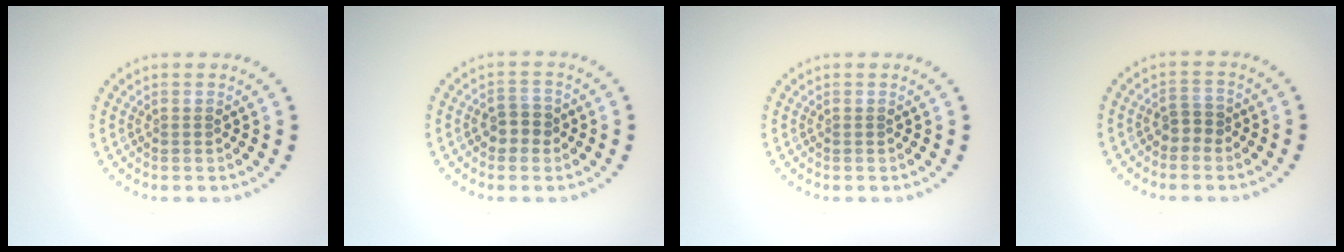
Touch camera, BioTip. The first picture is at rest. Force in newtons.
{"total": 2.1, "press": 2.1, "slide": 0.5}
{"total": 0.0}
{"total": 1.6, "press": 1.5, "slide": 0.6}